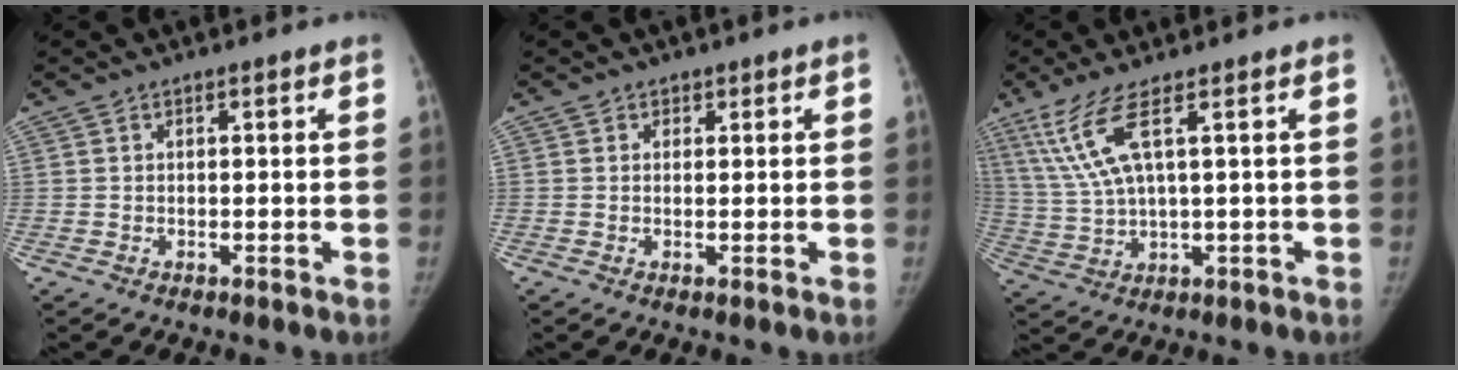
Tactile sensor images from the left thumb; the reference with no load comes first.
{"total": 0.8, "force": [0.5, 0.7, 0.0], "torque": [0.013, -0.001, 0.004]}
{"total": 8.4, "force": [4.1, 1.2, 7.3], "torque": [-0.186, -0.015, 0.095]}